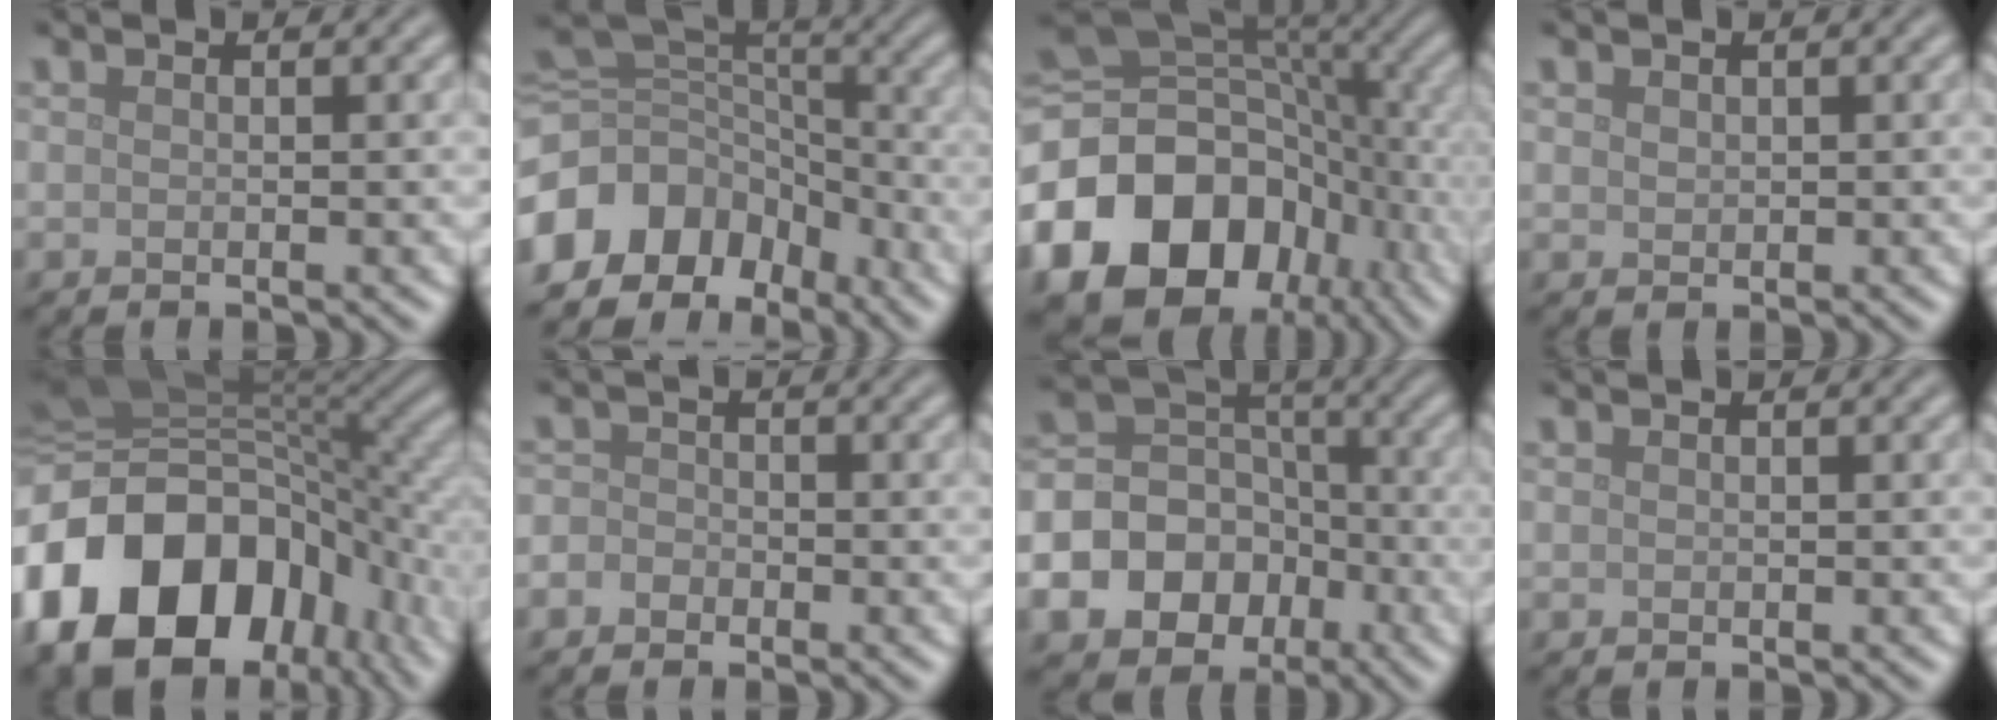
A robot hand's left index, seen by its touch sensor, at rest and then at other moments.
{"total": 11.4, "force": [-5.9, 8.2, 5.2], "torque": [-0.125, 0.009, -0.113]}
{"total": 18.4, "force": [-6.6, 14.0, 9.9], "torque": [-0.232, -0.022, -0.114]}
{"total": 0.7, "force": [0.4, 0.6, 0.2], "torque": [-0.005, -0.002, 0.009]}
{"total": 19.7, "force": [-6.5, 13.8, 12.4], "torque": [-0.286, -0.028, -0.112]}
{"total": 1.9, "force": [-0.8, 1.7, 0.5], "torque": [0.011, 0.008, -0.024]}
{"total": 13.8, "force": [-6.1, 11.5, 4.3], "torque": [-0.105, -0.029, -0.119]}
{"total": 0.0}